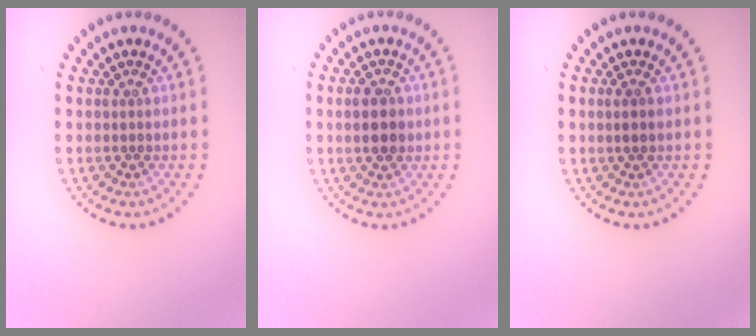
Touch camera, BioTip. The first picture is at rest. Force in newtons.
{"total": 2.6, "press": 2.6, "slide": 0.1}
{"total": 1.0, "press": 0.9, "slide": 0.4}